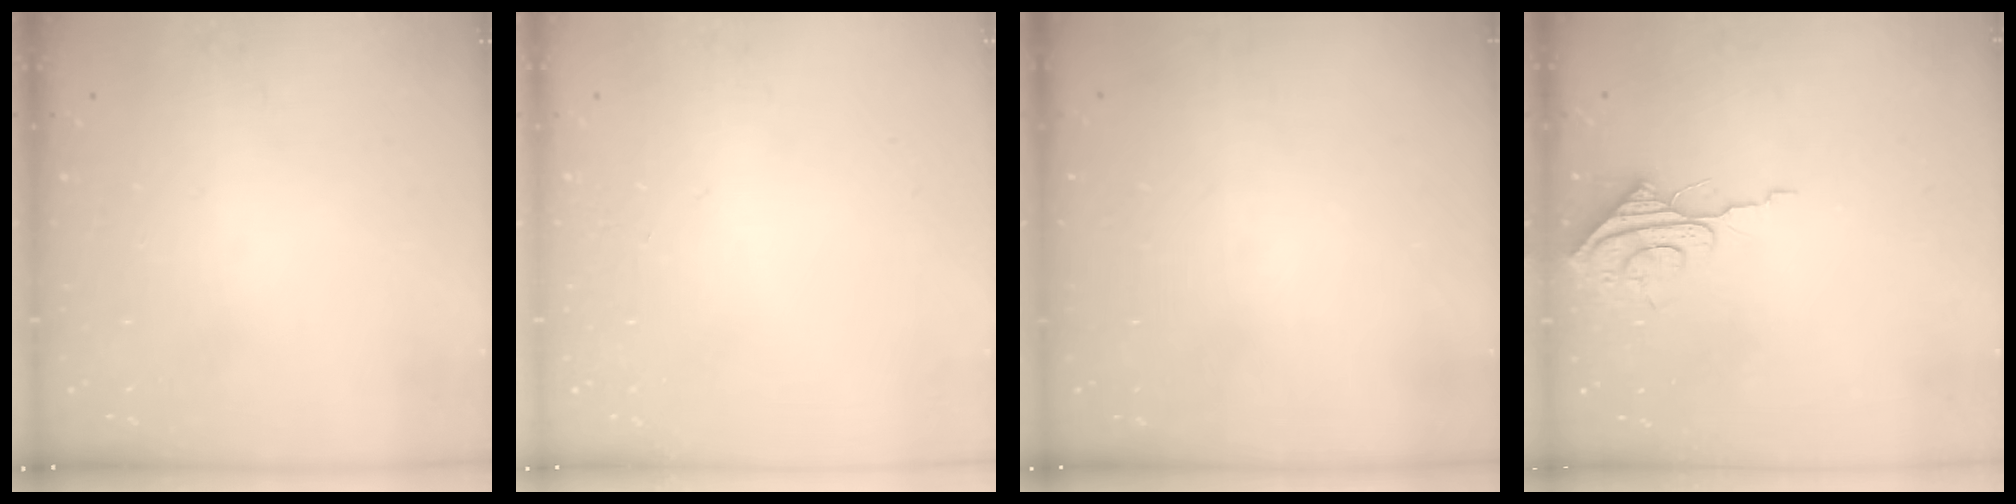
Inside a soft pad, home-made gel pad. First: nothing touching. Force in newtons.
{"total": 0.0}
{"total": 0.0}
{"total": 7.6, "press": 7.5, "slide": 0.7}